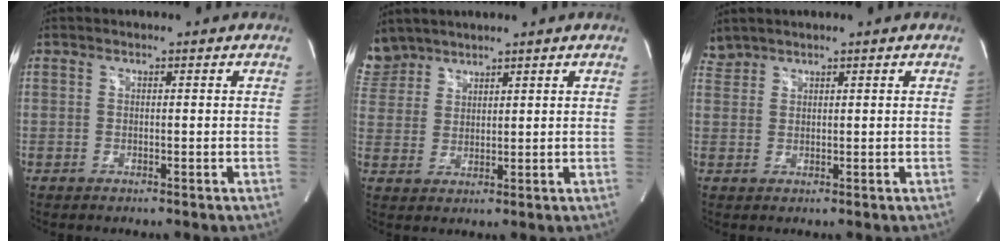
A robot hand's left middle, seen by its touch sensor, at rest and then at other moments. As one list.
[{"total": 6.6, "force": [5.8, 3.1, 0.1], "torque": [-0.010, 0.013, 0.127]}, {"total": 2.0, "force": [2.0, 0.2, -0.3], "torque": [-0.003, 0.015, 0.047]}]